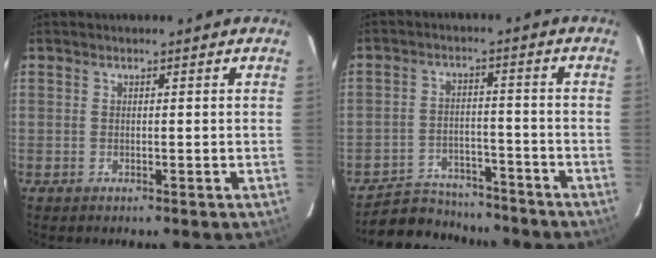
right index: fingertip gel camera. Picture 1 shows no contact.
{"total": 12.5, "force": [-11.2, 4.8, 2.8], "torque": [-0.078, 0.015, -0.159]}